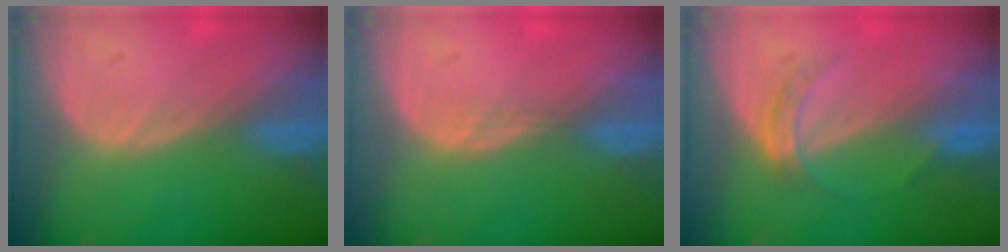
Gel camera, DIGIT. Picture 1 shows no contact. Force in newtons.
{"total": 1.4, "press": 1.1, "slide": 0.9}
{"total": 3.5, "press": 3.2, "slide": 1.5}